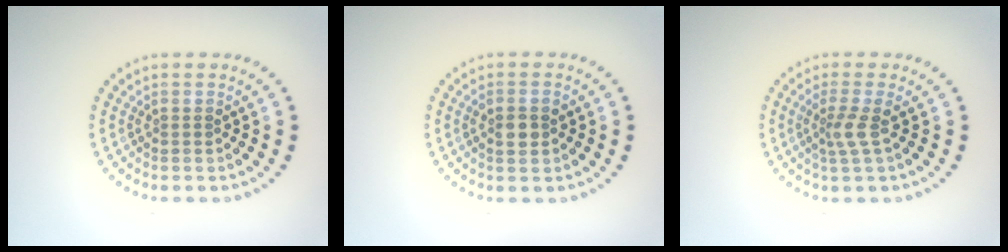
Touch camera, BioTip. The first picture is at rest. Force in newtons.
{"total": 1.7, "press": 1.7, "slide": 0.3}
{"total": 1.9, "press": 1.3, "slide": 1.4}